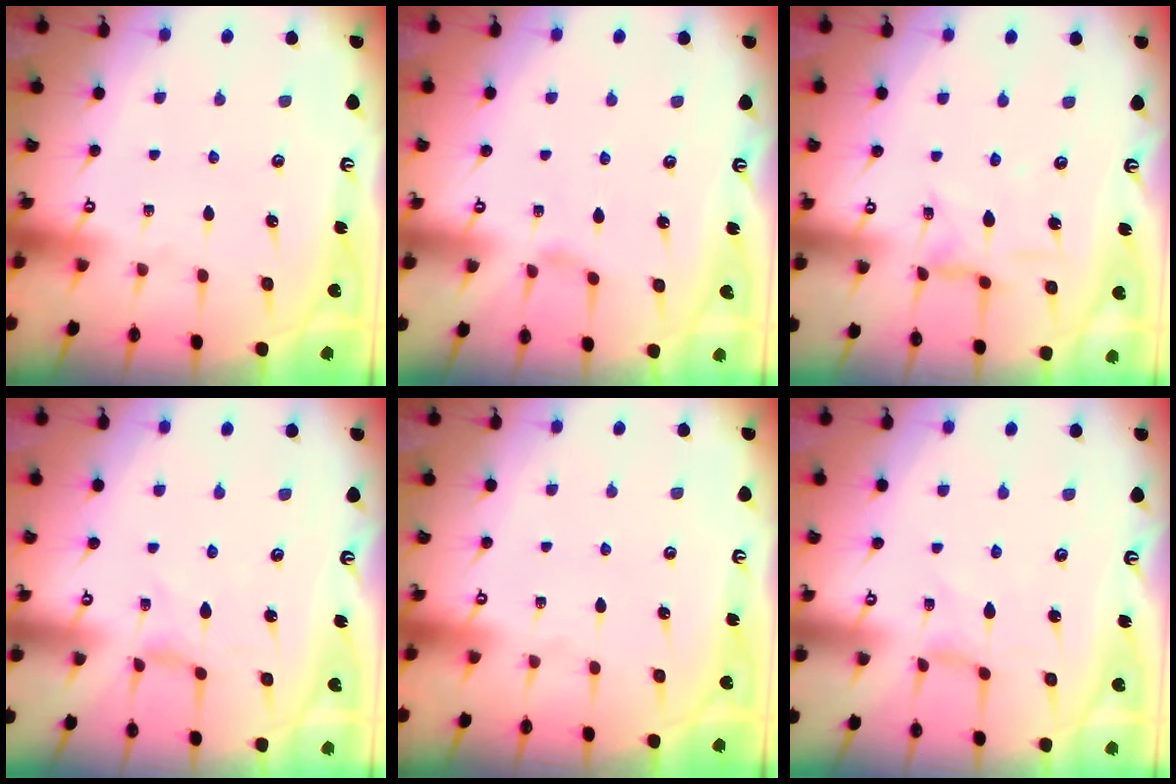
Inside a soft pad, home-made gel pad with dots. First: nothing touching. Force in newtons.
{"total": 1.0, "press": 1.0, "slide": 0.3}
{"total": 3.5, "press": 3.5, "slide": 0.3}
{"total": 0.0}
{"total": 0.0}
{"total": 0.0}